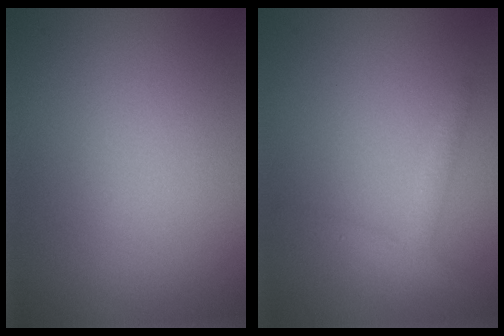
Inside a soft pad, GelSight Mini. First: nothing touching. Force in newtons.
{"total": 2.1, "press": 2.1, "slide": 0.1}